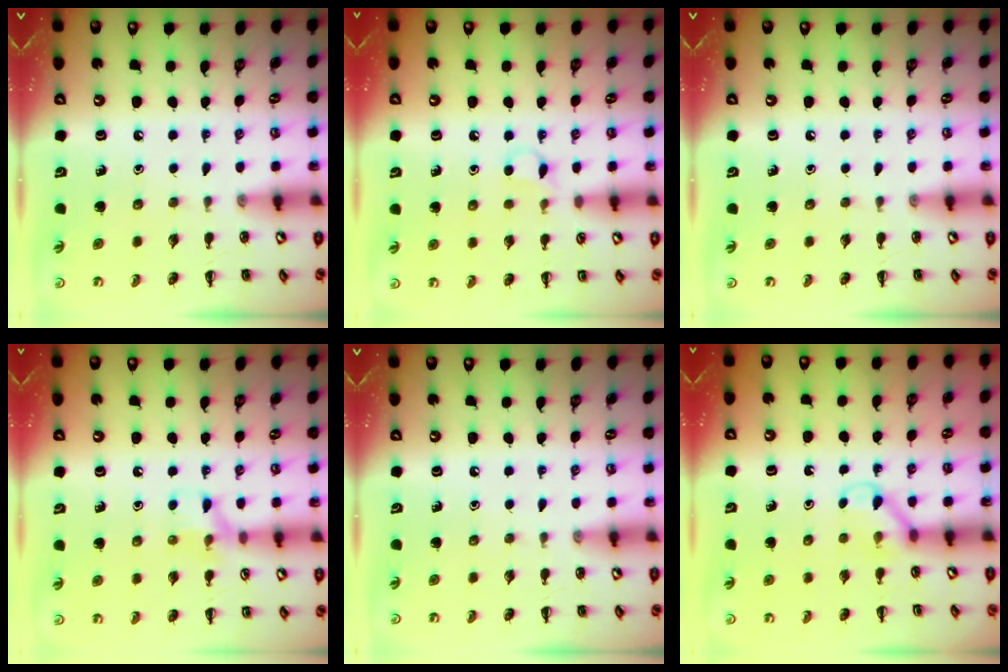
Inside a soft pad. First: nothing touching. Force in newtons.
{"total": 3.7, "press": 3.5, "slide": 1.1}
{"total": 0.0}
{"total": 7.4, "press": 7.4, "slide": 0.8}
{"total": 0.0}
{"total": 5.0, "press": 4.7, "slide": 1.7}